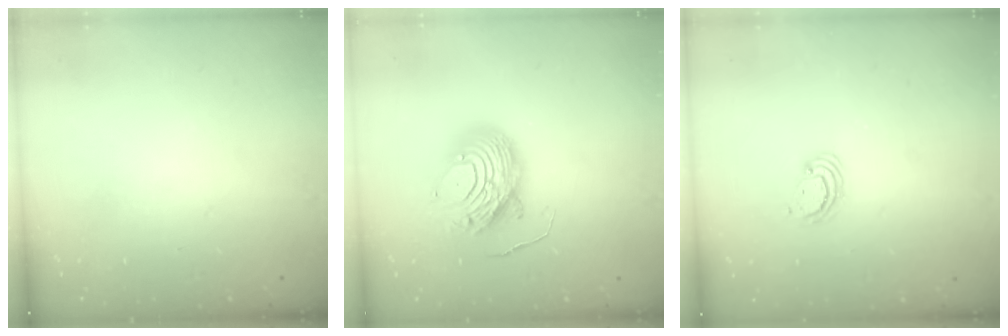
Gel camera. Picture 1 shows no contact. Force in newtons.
{"total": 12.2, "press": 12.1, "slide": 1.4}
{"total": 3.2, "press": 3.1, "slide": 0.3}